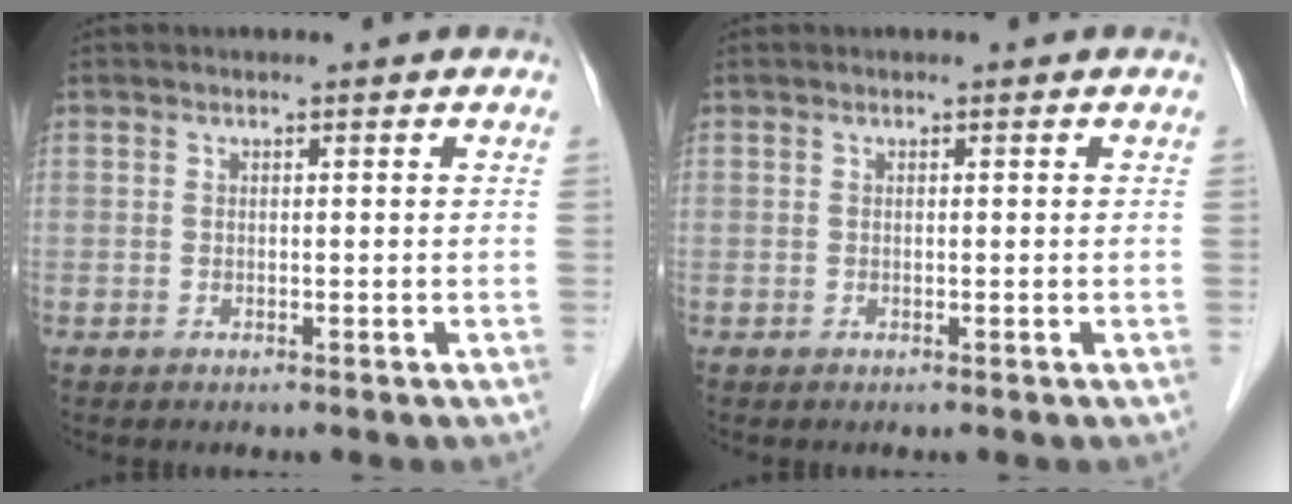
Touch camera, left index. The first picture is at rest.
{"total": 0.0}